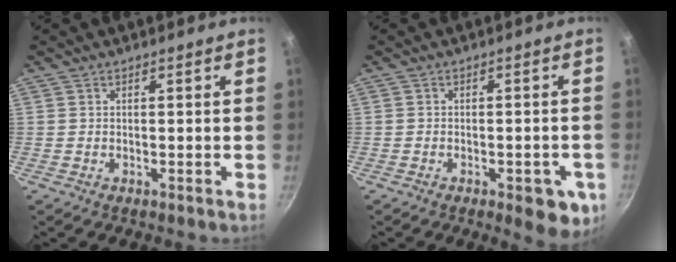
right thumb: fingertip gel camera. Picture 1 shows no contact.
{"total": 8.0, "force": [-3.1, 3.5, 6.5], "torque": [-0.048, 0.012, -0.036]}